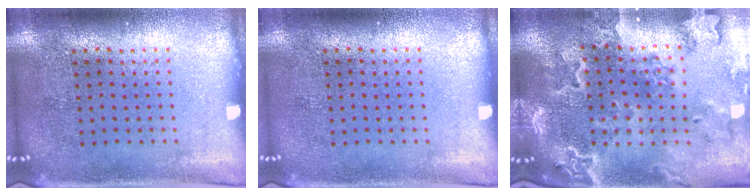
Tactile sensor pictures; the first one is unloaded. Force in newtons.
{"total": 0.0}
{"total": 2.4, "press": 2.3, "slide": 0.7}